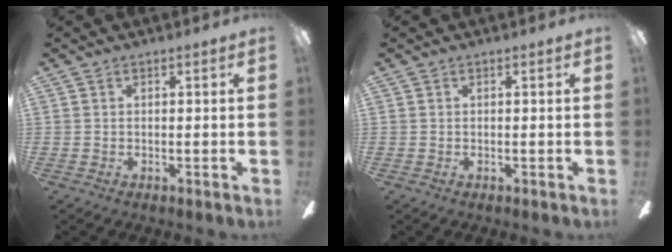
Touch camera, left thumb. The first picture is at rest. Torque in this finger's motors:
{"motor_torque": [-0.01, 0.00, 0.02, 0.01, 0.00]}